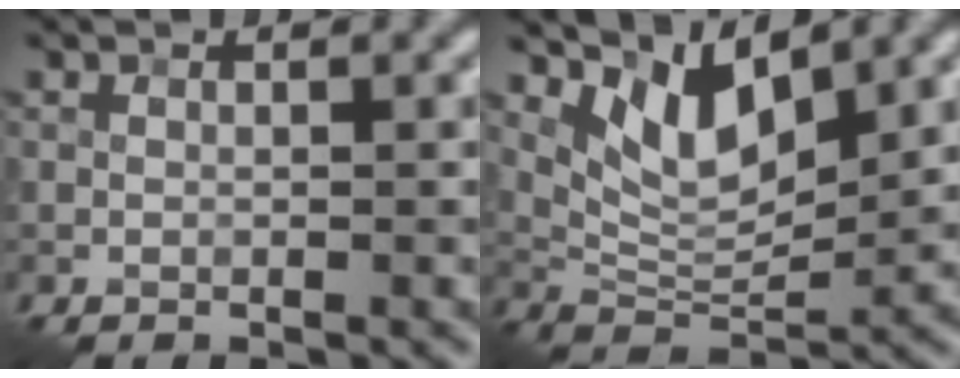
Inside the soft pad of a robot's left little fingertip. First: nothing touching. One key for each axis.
{"total": 5.6, "fx": 3.2, "fy": 2.4, "fz": 3.9, "tx": -0.075, "ty": -0.012, "tz": 0.060}